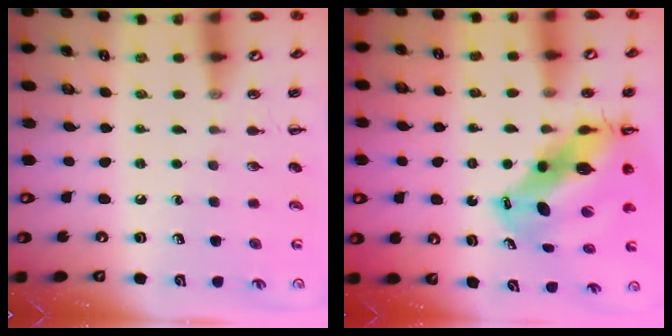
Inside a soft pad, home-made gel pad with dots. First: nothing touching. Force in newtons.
{"total": 13.6, "press": 12.9, "slide": 4.1}